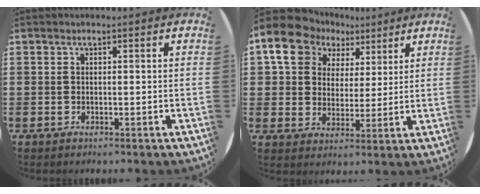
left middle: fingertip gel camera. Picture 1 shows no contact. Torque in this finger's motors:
{"motor_torque": [1.54, -0.60, 1.05, 0.21]}